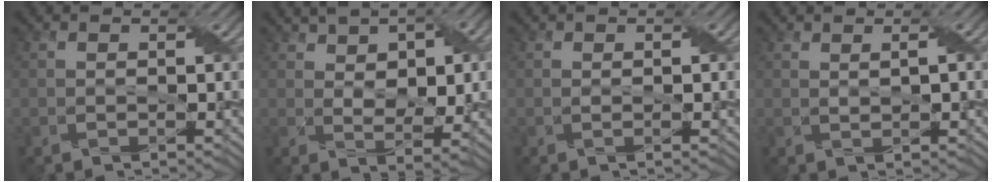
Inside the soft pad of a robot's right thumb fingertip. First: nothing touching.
{"total": 10.4, "force": [3.8, 5.1, 8.2], "torque": [-0.147, 0.011, 0.064]}
{"total": 0.9, "force": [0.0, 0.3, 0.8], "torque": [-0.016, 0.000, 0.001]}
{"total": 1.6, "force": [0.6, 0.3, 1.4], "torque": [-0.022, -0.001, 0.016]}